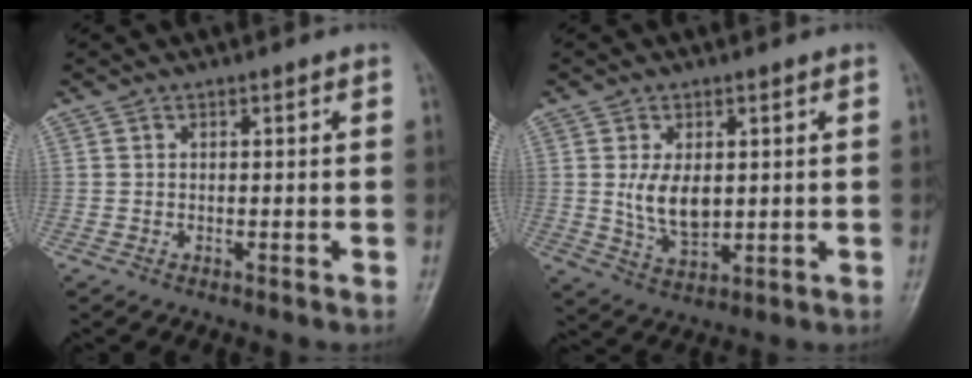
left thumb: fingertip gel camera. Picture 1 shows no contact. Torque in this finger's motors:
{"motor_torque": [0.07, -0.08, 0.75, -0.12, 0.02]}